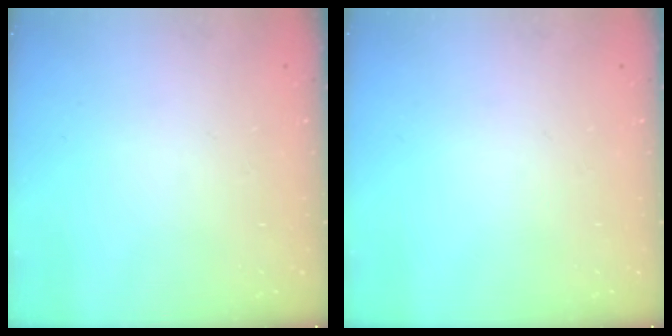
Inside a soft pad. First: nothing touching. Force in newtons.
{"total": 0.0}